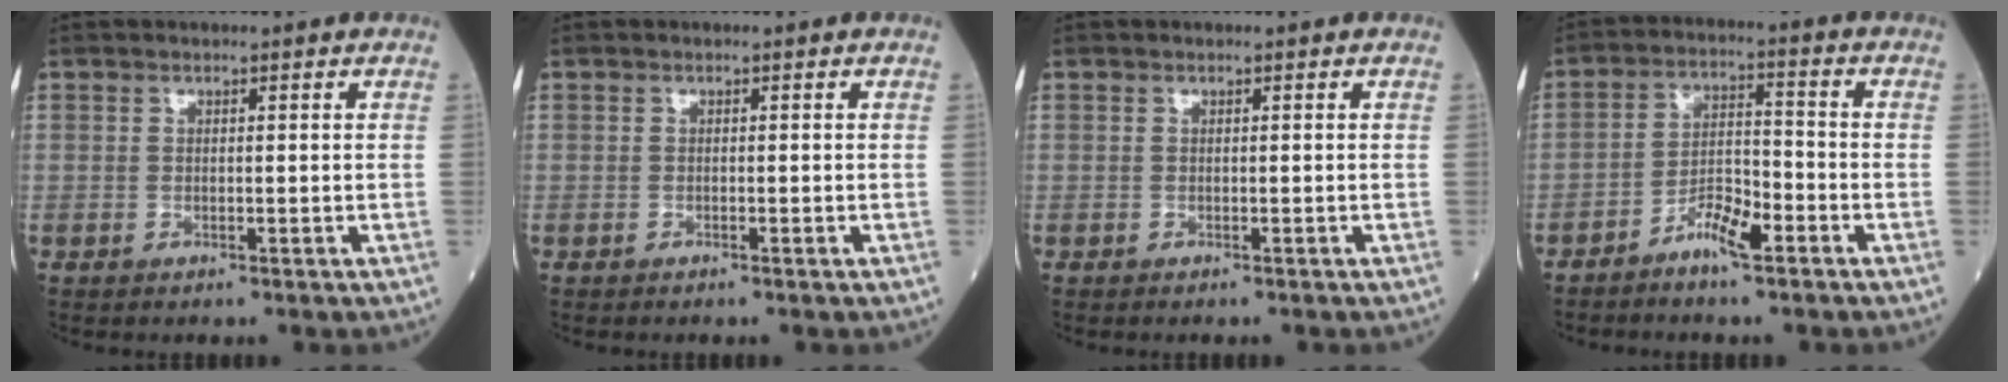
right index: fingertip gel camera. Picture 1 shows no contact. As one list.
[{"total": 0.0}, {"total": 0.6, "force": [-0.5, 0.0, 0.2], "torque": [0.000, 0.000, -0.010]}, {"total": 5.6, "force": [-3.8, 1.2, 4.0], "torque": [-0.076, 0.010, -0.071]}]